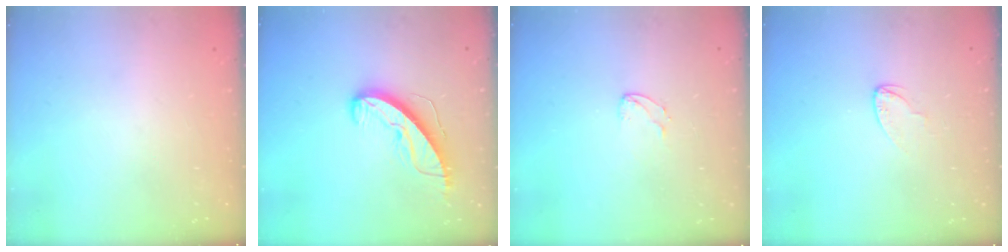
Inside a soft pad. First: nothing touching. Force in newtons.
{"total": 9.4, "press": 9.4, "slide": 0.5}
{"total": 3.1, "press": 3.1, "slide": 0.2}
{"total": 3.5, "press": 3.5, "slide": 0.2}